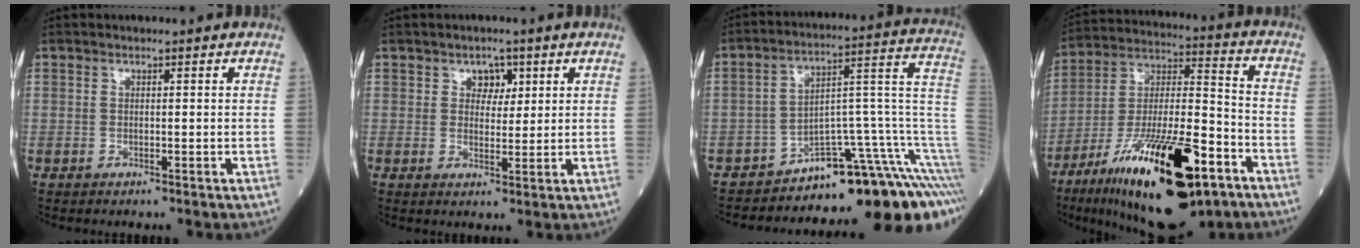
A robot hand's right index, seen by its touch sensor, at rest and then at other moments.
{"total": 3.0, "force": [1.5, 2.1, 1.7], "torque": [-0.014, 0.003, 0.021]}
{"total": 14.3, "force": [-11.2, 0.6, 8.8], "torque": [-0.050, 0.094, -0.157]}
{"total": 24.9, "force": [-13.6, 6.1, 20.0], "torque": [-0.334, -0.024, -0.222]}